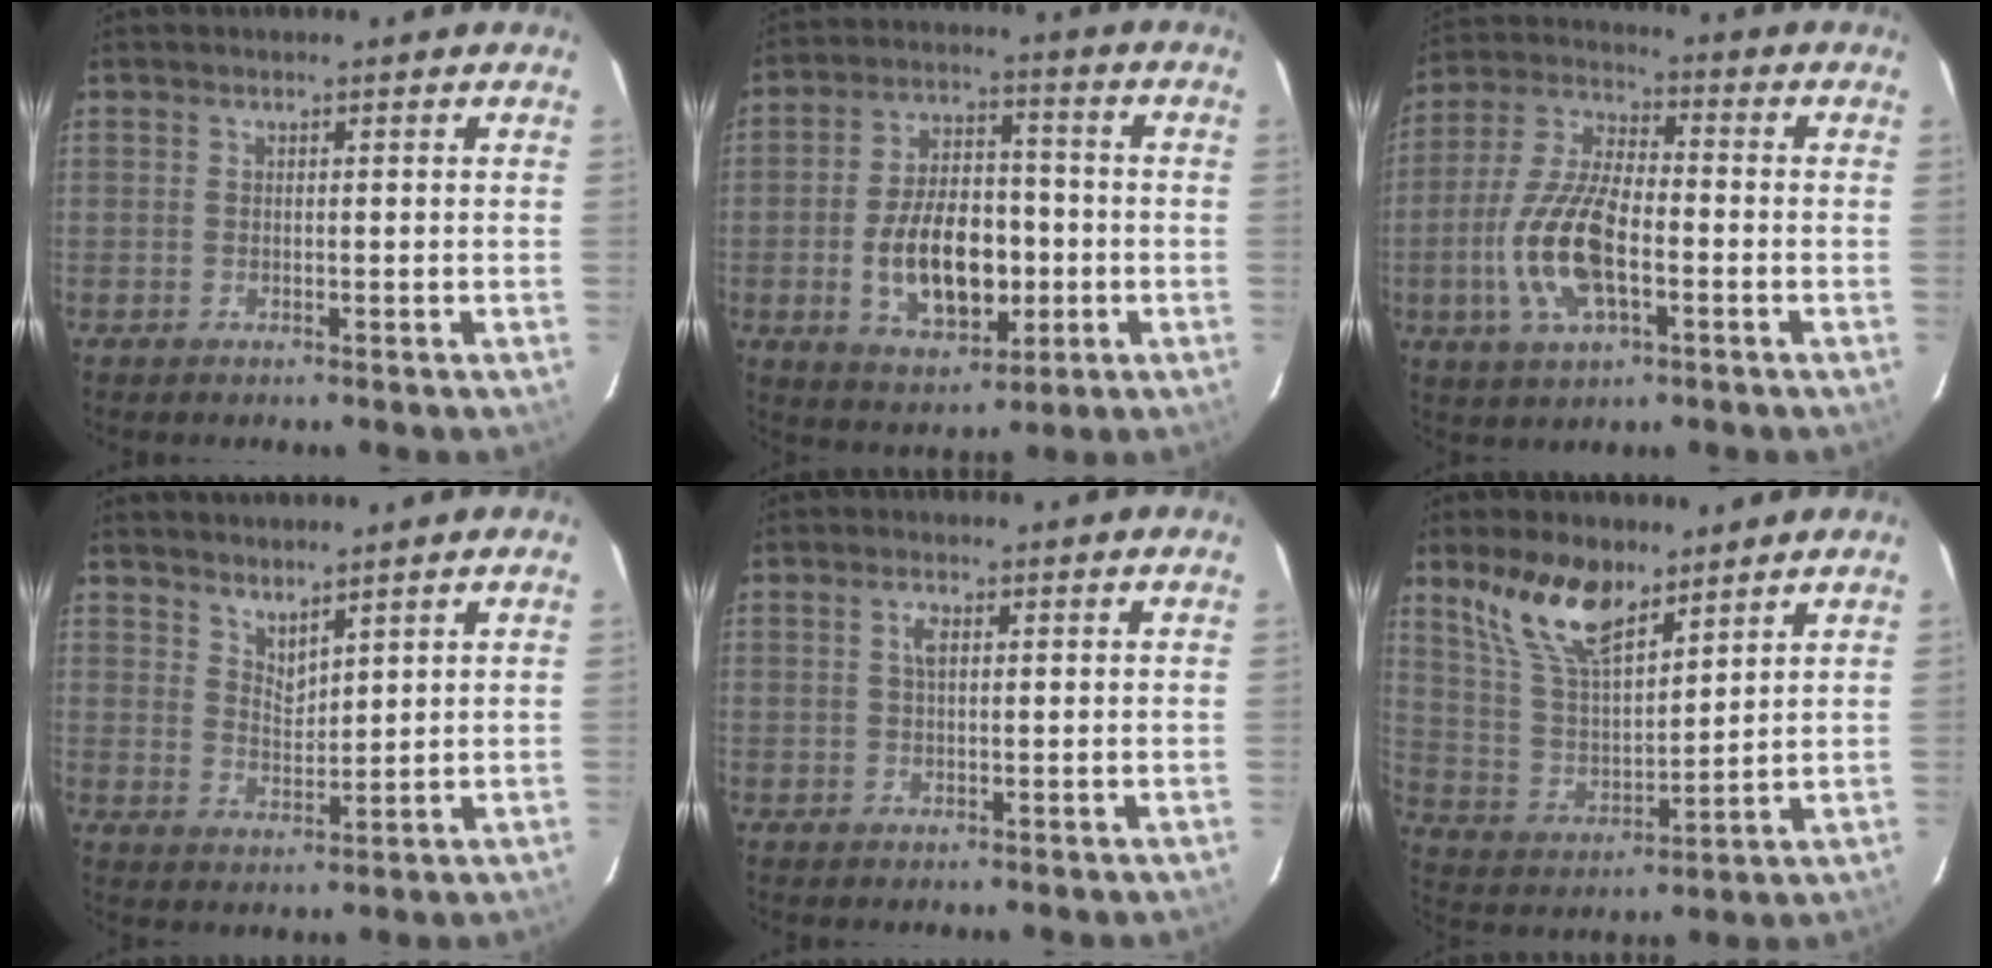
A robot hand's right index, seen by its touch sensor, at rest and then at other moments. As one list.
[{"total": 14.8, "force": [-3.1, 8.4, 11.7], "torque": [-0.225, 0.011, -0.035]}, {"total": 14.7, "force": [-3.9, 6.3, 12.7], "torque": [-0.273, -0.001, -0.075]}, {"total": 4.0, "force": [3.6, 1.0, 1.6], "torque": [-0.024, -0.006, 0.063]}, {"total": 2.2, "force": [0.6, 1.0, 1.8], "torque": [-0.035, 0.005, 0.012]}, {"total": 13.1, "force": [9.2, 5.0, 7.8], "torque": [-0.153, 0.013, 0.188]}]